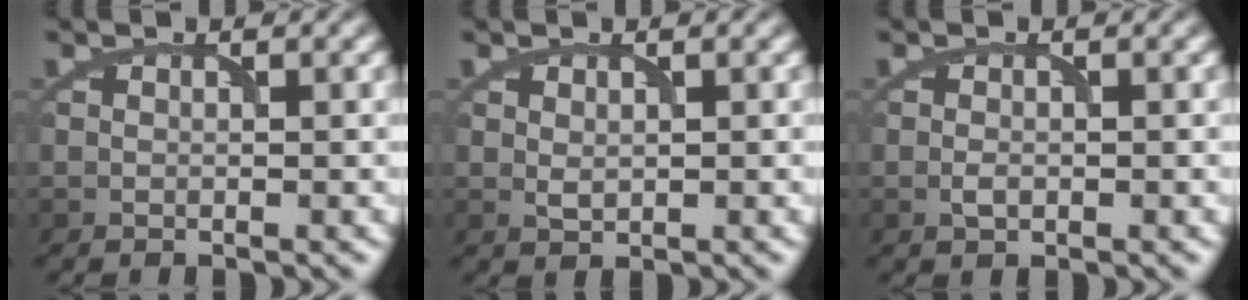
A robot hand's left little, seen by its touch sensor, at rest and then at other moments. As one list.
[{"total": 1.0, "force": [0.2, 0.7, 0.7], "torque": [-0.018, -0.003, 0.009]}, {"total": 1.0, "force": [-0.3, 0.6, 0.7], "torque": [-0.017, 0.000, -0.007]}]